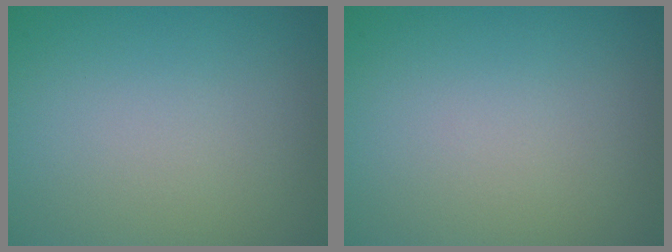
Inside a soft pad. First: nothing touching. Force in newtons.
{"total": 0.0}